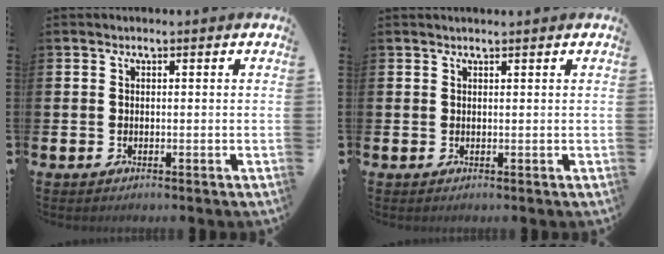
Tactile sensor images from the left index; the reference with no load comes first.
{"total": 0.7, "force": [0.7, -0.1, 0.0], "torque": [0.000, 0.000, 0.012]}